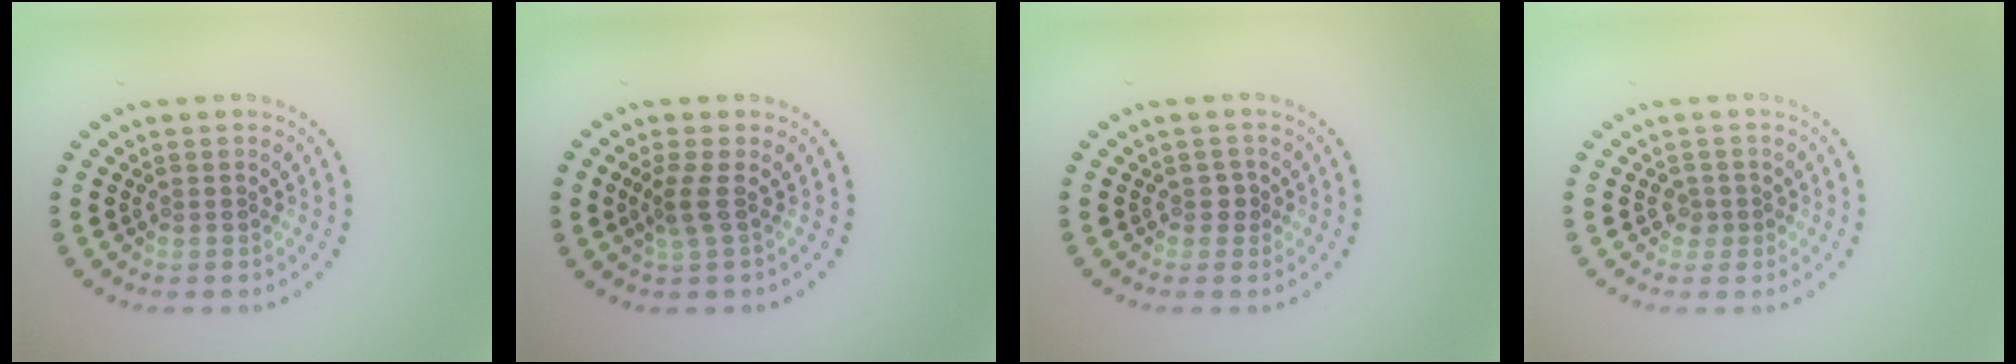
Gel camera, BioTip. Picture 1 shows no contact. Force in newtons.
{"total": 1.9, "press": 1.3, "slide": 1.5}
{"total": 0.8, "press": 0.7, "slide": 0.3}
{"total": 1.1, "press": 0.8, "slide": 0.7}